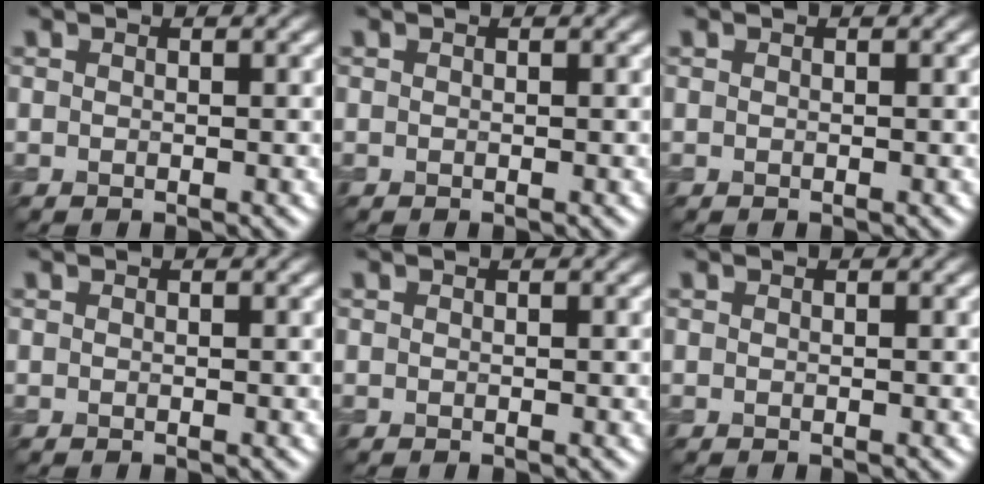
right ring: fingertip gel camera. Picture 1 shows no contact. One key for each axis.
{"total": 0.0}
{"total": 0.0}
{"total": 0.0}
{"total": 0.0}
{"total": 0.0}